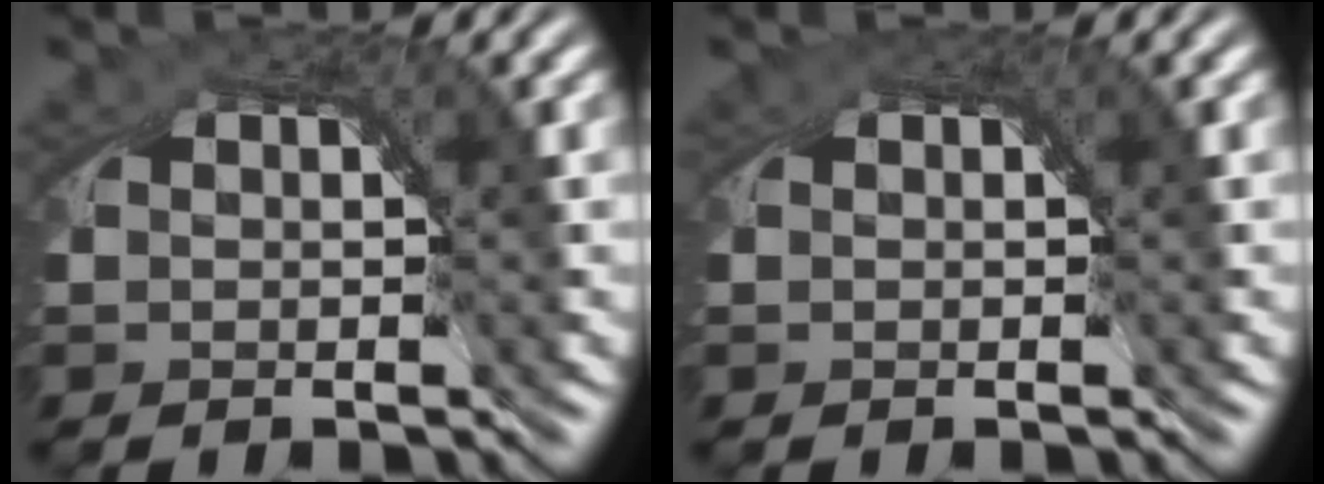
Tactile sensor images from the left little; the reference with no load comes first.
{"total": 0.0}